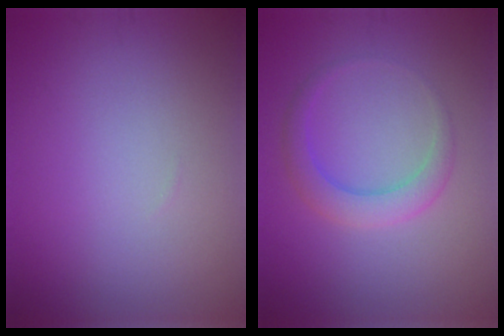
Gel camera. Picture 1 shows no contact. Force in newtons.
{"total": 2.8, "press": 2.8, "slide": 0.1}